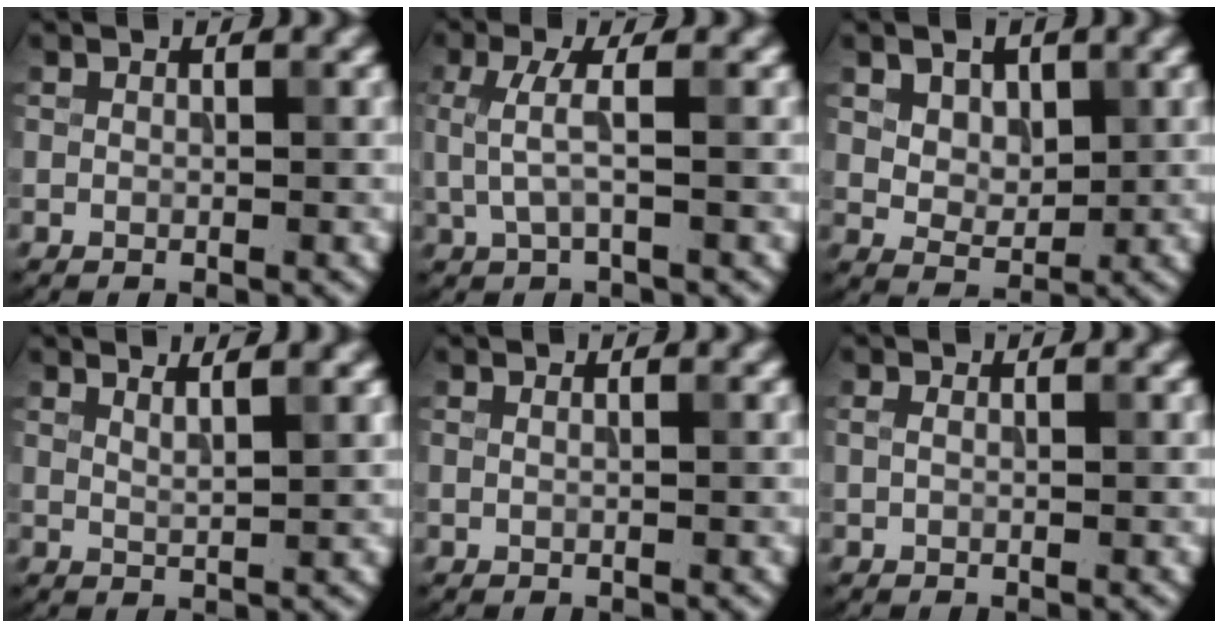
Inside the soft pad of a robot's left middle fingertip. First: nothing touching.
{"total": 2.5, "force": [0.2, 0.3, 2.5], "torque": [-0.064, 0.003, 0.005]}
{"total": 3.4, "force": [1.5, 2.3, 2.1], "torque": [-0.051, -0.005, 0.036]}
{"total": 2.0, "force": [1.6, 0.2, 1.3], "torque": [-0.016, 0.012, 0.018]}
{"total": 0.0}
{"total": 0.7, "force": [0.0, 0.3, 0.6], "torque": [-0.018, 0.002, 0.001]}